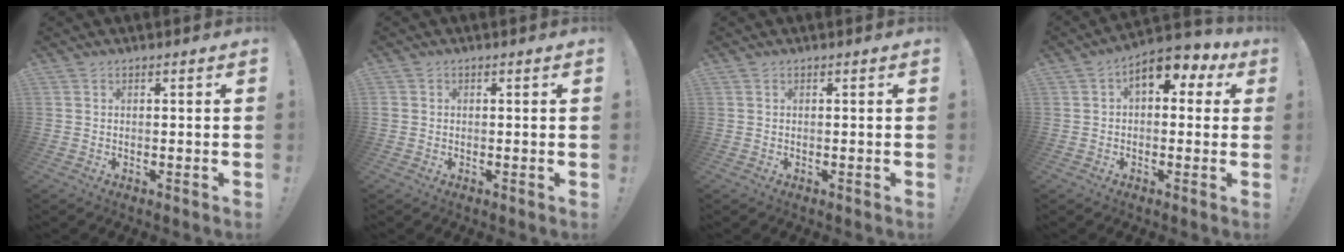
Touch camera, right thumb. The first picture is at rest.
{"total": 0.9, "force": [-0.1, 0.8, 0.4], "torque": [-0.008, 0.003, -0.001]}
{"total": 0.0}
{"total": 9.4, "force": [4.3, 5.2, 6.6], "torque": [-0.084, -0.020, 0.077]}